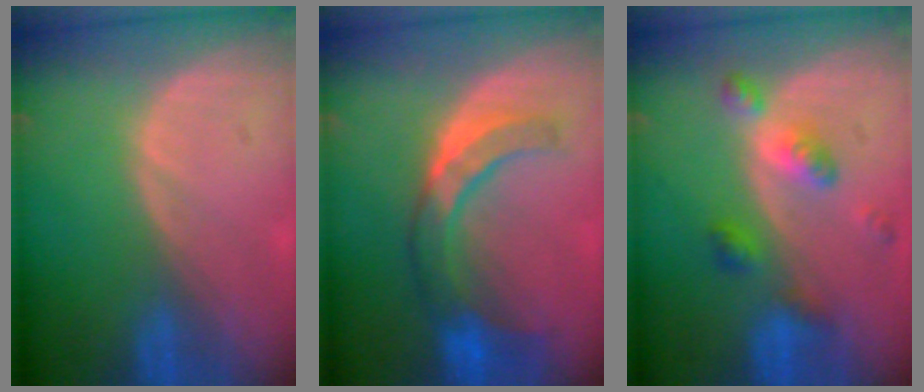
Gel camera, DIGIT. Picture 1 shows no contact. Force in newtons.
{"total": 7.6, "press": 7.5, "slide": 1.3}
{"total": 5.9, "press": 5.1, "slide": 2.9}